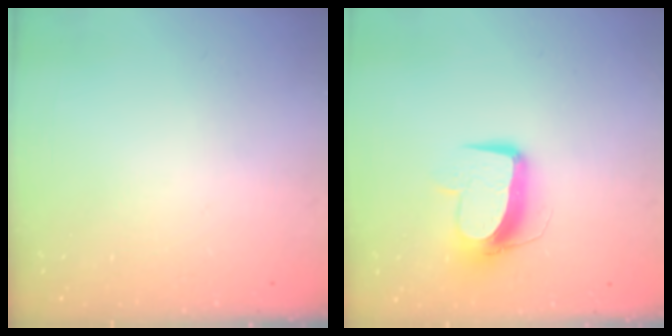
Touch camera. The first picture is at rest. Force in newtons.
{"total": 10.4, "press": 10.3, "slide": 1.0}